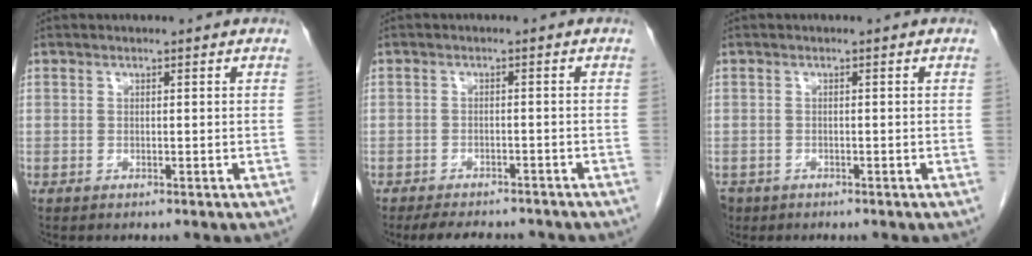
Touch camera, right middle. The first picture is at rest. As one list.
[{"total": 8.1, "force": [-7.0, 2.8, 2.8], "torque": [-0.039, -0.004, -0.094]}, {"total": 3.4, "force": [-2.2, 2.4, 0.8], "torque": [-0.017, -0.001, -0.039]}]